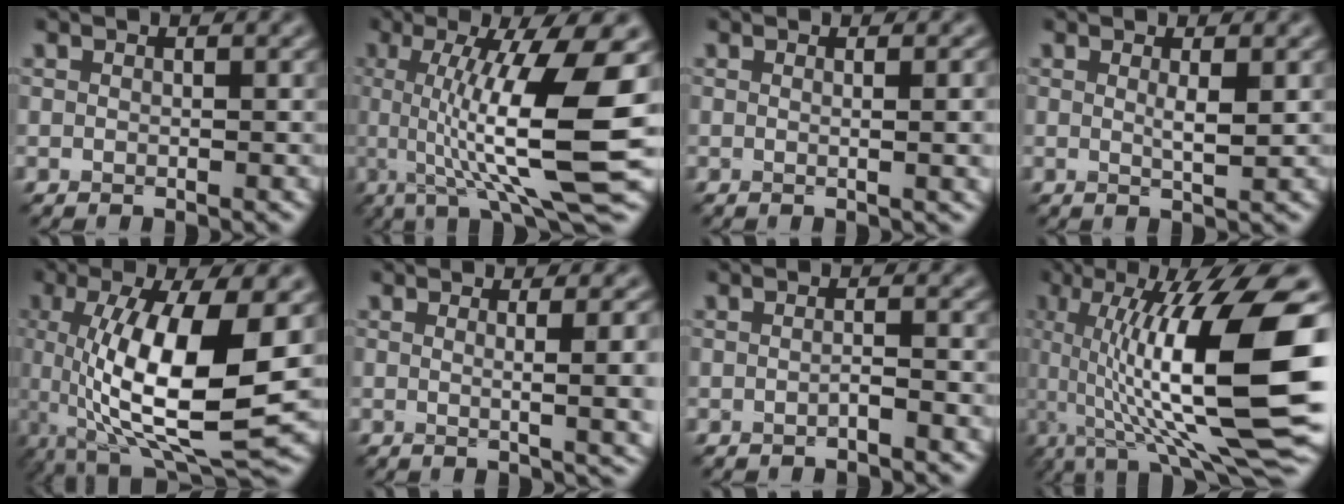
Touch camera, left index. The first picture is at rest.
{"total": 12.4, "force": [0.1, 2.5, 12.2], "torque": [-0.178, -0.002, 0.005]}
{"total": 3.8, "force": [0.2, 1.5, 3.5], "torque": [-0.020, 0.010, -0.004]}
{"total": 1.6, "force": [0.4, 0.2, 1.5], "torque": [-0.023, -0.003, 0.004]}
{"total": 11.6, "force": [-0.2, 3.5, 11.0], "torque": [-0.188, -0.013, 0.002]}
{"total": 6.6, "force": [0.6, 2.4, 6.1], "torque": [-0.041, 0.007, 0.008]}
{"total": 1.1, "force": [-0.5, 0.2, 0.9], "torque": [-0.013, 0.002, -0.013]}
{"total": 15.4, "force": [-0.1, 4.0, 14.9], "torque": [-0.231, 0.008, 0.007]}